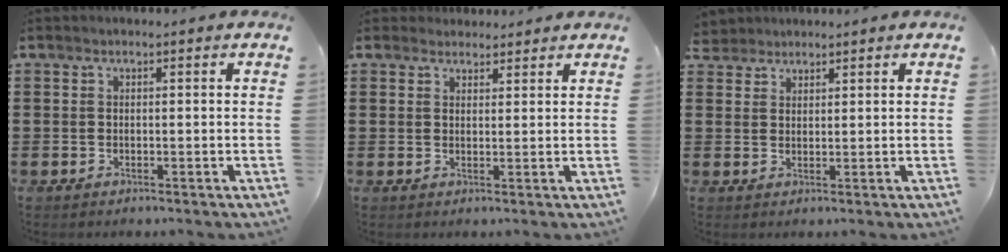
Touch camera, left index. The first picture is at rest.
{"total": 2.4, "force": [2.2, 0.9, 0.0], "torque": [-0.006, 0.002, 0.043]}
{"total": 2.4, "force": [2.1, 1.0, -0.3], "torque": [-0.005, 0.005, 0.042]}